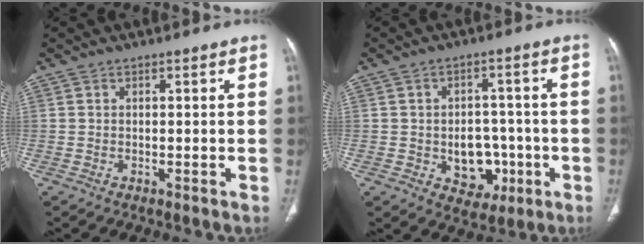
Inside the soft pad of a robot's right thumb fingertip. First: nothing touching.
{"total": 9.1, "force": [-2.2, 7.0, 5.4], "torque": [-0.031, 0.022, -0.018]}